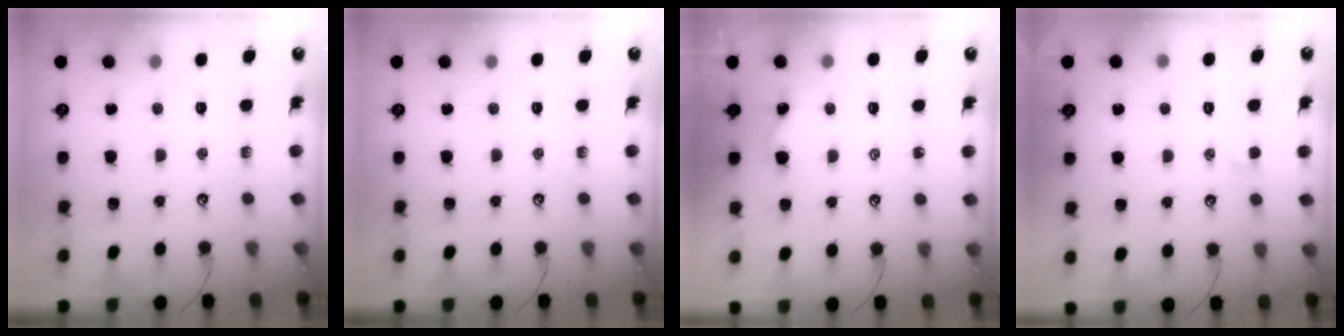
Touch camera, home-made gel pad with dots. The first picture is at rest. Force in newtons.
{"total": 0.0}
{"total": 1.7, "press": 1.6, "slide": 0.3}
{"total": 1.0, "press": 0.8, "slide": 0.6}